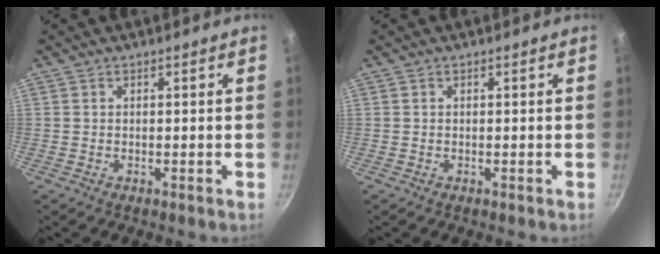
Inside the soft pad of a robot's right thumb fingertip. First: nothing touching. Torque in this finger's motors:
{"motor_torque": [-0.08, 0.09, 0.33, 0.08, 0.03]}